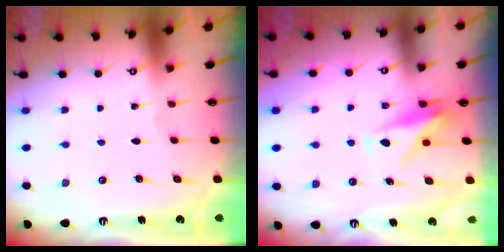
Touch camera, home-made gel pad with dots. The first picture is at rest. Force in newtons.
{"total": 9.5, "press": 9.5, "slide": 0.3}